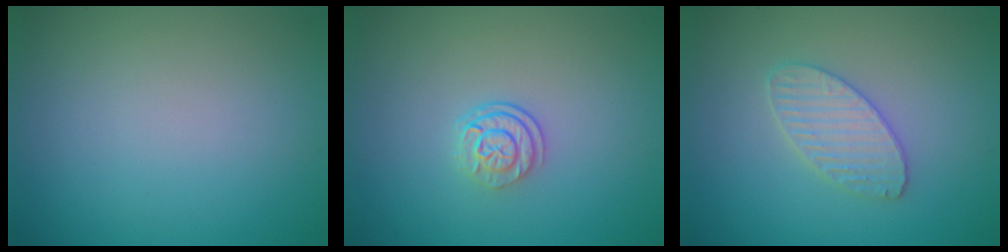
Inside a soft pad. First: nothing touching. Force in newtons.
{"total": 2.4, "press": 1.8, "slide": 1.6}
{"total": 3.0, "press": 3.0, "slide": 0.2}